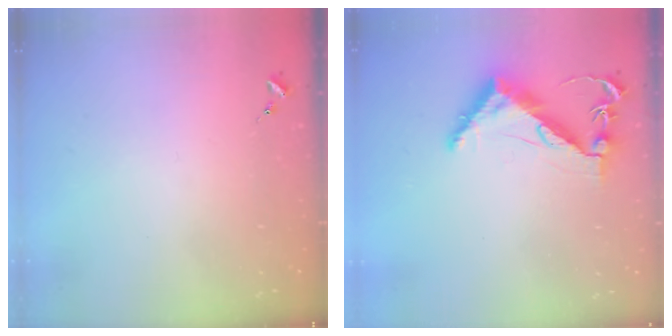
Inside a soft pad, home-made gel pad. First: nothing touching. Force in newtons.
{"total": 9.7, "press": 9.6, "slide": 1.0}